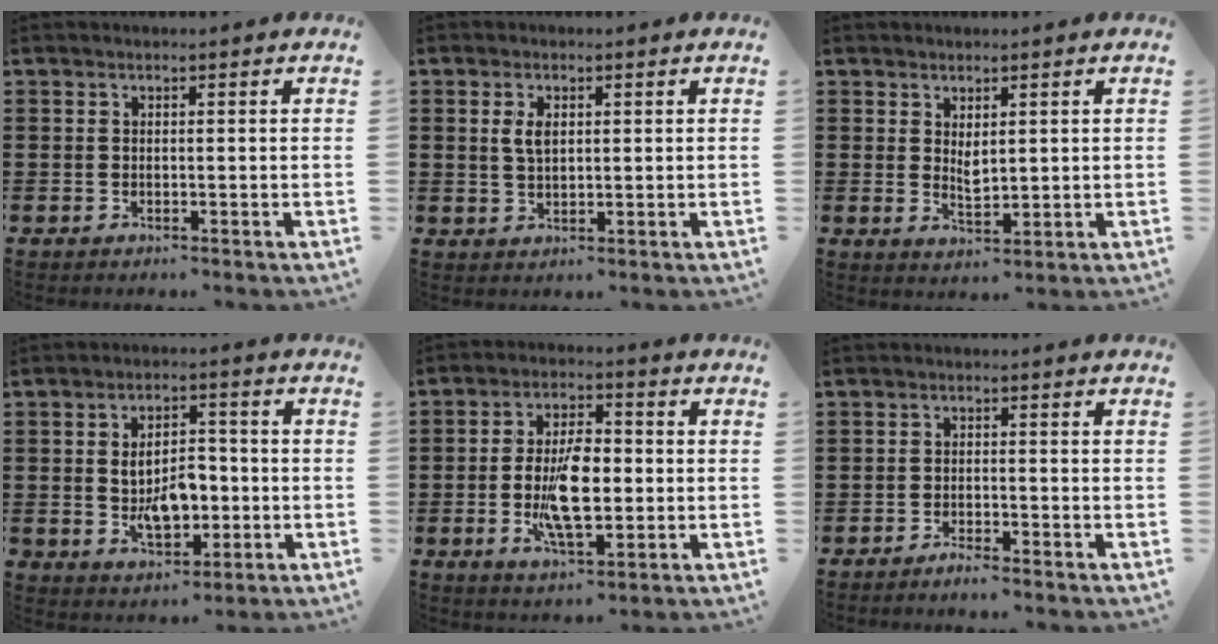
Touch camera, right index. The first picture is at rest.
{"total": 3.0, "force": [0.8, 1.5, 2.4], "torque": [-0.053, 0.007, 0.013]}
{"total": 2.1, "force": [1.1, 0.9, 1.6], "torque": [-0.031, 0.000, 0.022]}
{"total": 7.2, "force": [-1.0, 4.5, 5.6], "torque": [-0.095, 0.000, -0.025]}
{"total": 9.8, "force": [-1.4, 4.4, 8.6], "torque": [-0.174, -0.005, -0.031]}
{"total": 1.7, "force": [-1.7, -0.2, 0.4], "torque": [-0.008, 0.000, -0.032]}